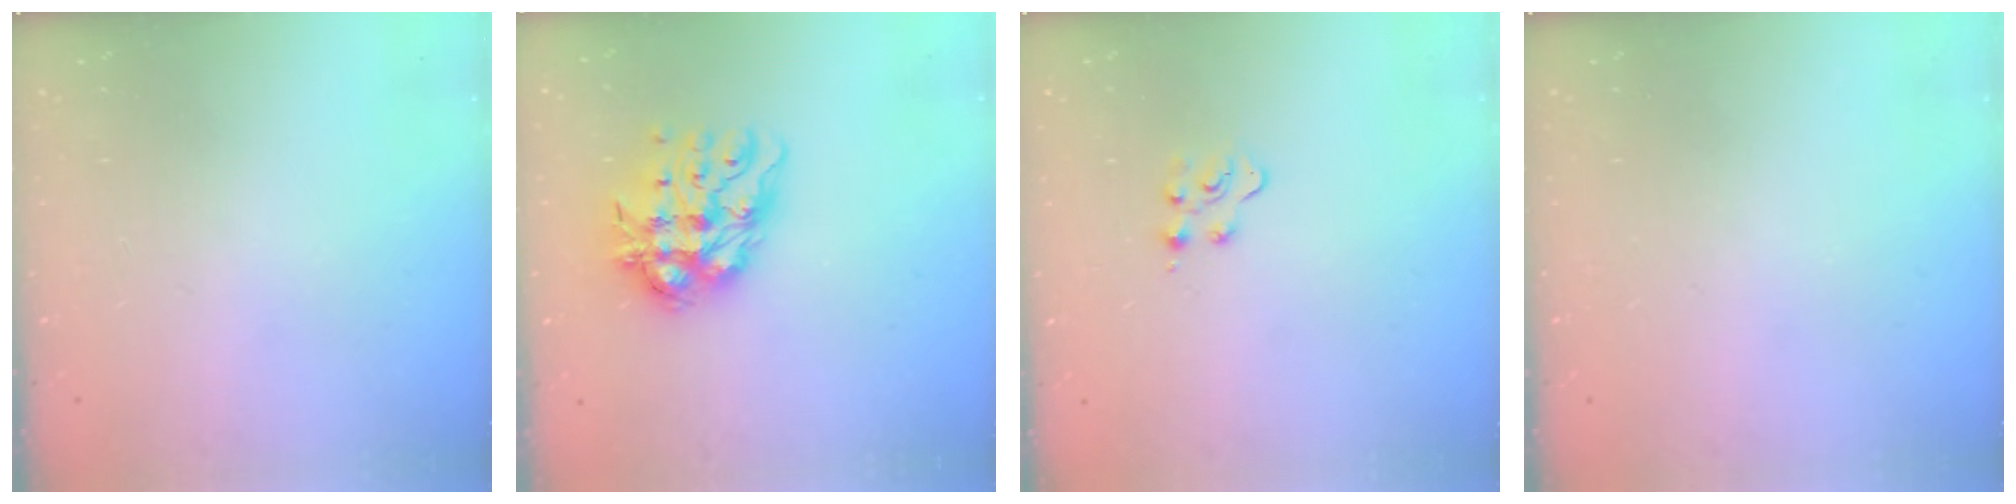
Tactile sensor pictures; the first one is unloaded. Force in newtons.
{"total": 13.1, "press": 13.0, "slide": 1.5}
{"total": 4.0, "press": 4.0, "slide": 0.4}
{"total": 0.0}